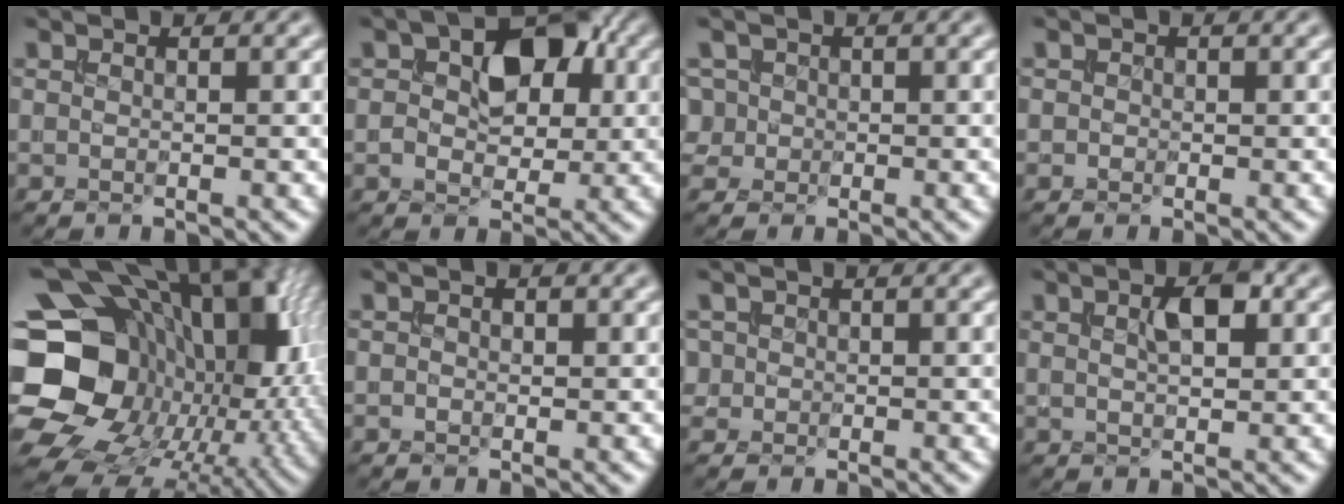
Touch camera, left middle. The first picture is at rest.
{"total": 6.5, "force": [1.3, 4.2, 4.9], "torque": [-0.069, 0.007, 0.011]}
{"total": 3.0, "force": [0.4, 2.8, 0.9], "torque": [-0.009, 0.020, 0.002]}
{"total": 0.7, "force": [0.0, 0.7, 0.1], "torque": [0.002, -0.005, -0.002]}
{"total": 24.0, "force": [-0.7, 19.6, 13.8], "torque": [-0.250, 0.015, -0.052]}
{"total": 0.9, "force": [0.1, 0.7, 0.5], "torque": [-0.007, -0.002, -0.002]}
{"total": 1.4, "force": [0.2, 1.4, 0.2], "torque": [0.001, 0.000, 0.005]}
{"total": 3.1, "force": [1.2, 1.5, 2.5], "torque": [-0.044, 0.005, 0.022]}